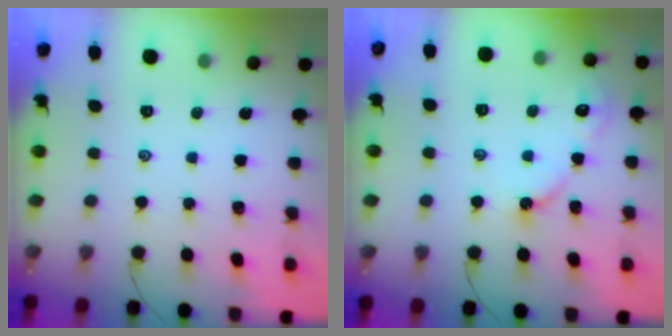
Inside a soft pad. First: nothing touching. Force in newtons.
{"total": 5.9, "press": 5.8, "slide": 0.6}